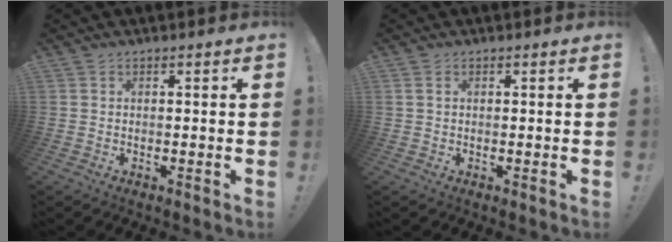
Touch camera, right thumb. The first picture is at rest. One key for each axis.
{"total": 0.9, "fx": 0.4, "fy": 0.7, "fz": 0.5, "tx": -0.013, "ty": 0.004, "tz": 0.007}